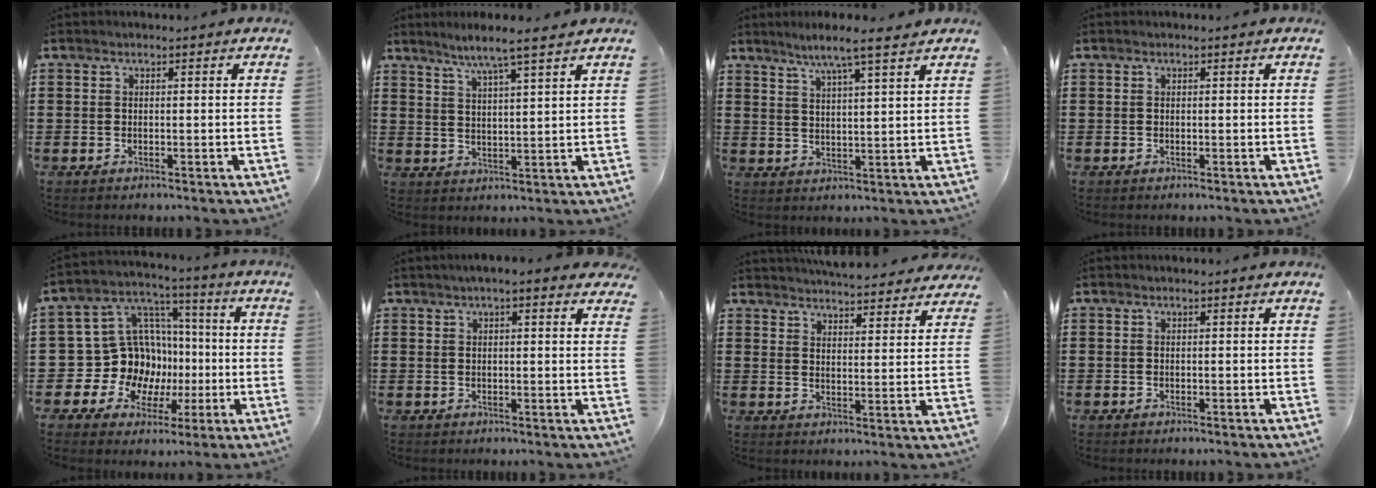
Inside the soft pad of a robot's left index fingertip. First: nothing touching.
{"total": 5.3, "force": [4.4, -0.8, 2.9], "torque": [-0.069, -0.014, 0.074]}
{"total": 6.0, "force": [4.8, -0.4, 3.6], "torque": [-0.083, -0.009, 0.082]}
{"total": 0.0}
{"total": 12.8, "force": [-0.9, 11.9, 4.7], "torque": [-0.123, 0.004, -0.001]}
{"total": 2.7, "force": [1.9, 0.3, 1.8], "torque": [-0.041, 0.006, 0.034]}
{"total": 5.0, "force": [5.0, 0.1, 0.7], "torque": [-0.023, -0.027, 0.088]}
{"total": 0.0}